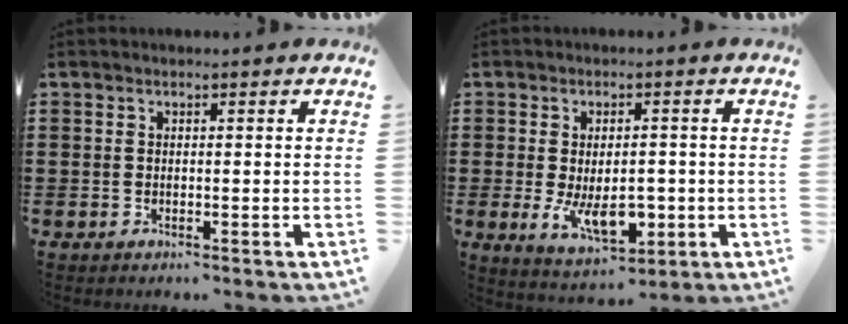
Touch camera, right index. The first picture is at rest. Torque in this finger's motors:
{"motor_torque": [1.31, 0.83, 0.51, 0.17]}